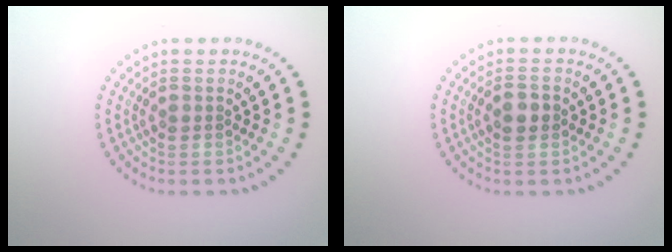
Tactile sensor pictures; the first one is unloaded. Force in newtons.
{"total": 1.9, "press": 1.9, "slide": 0.1}